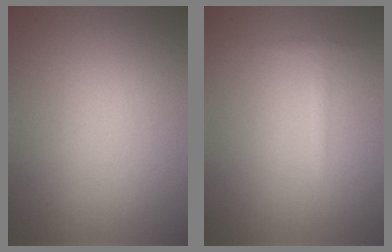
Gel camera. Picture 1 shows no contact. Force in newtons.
{"total": 0.8, "press": 0.8, "slide": 0.0}